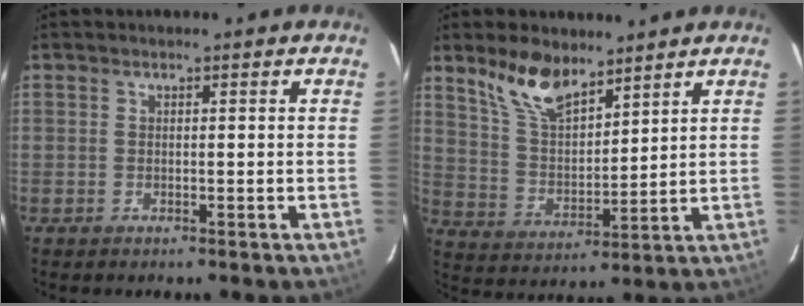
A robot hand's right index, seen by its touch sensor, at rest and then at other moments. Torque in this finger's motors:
{"motor_torque": [0.33, 0.32, 0.32, 0.11]}